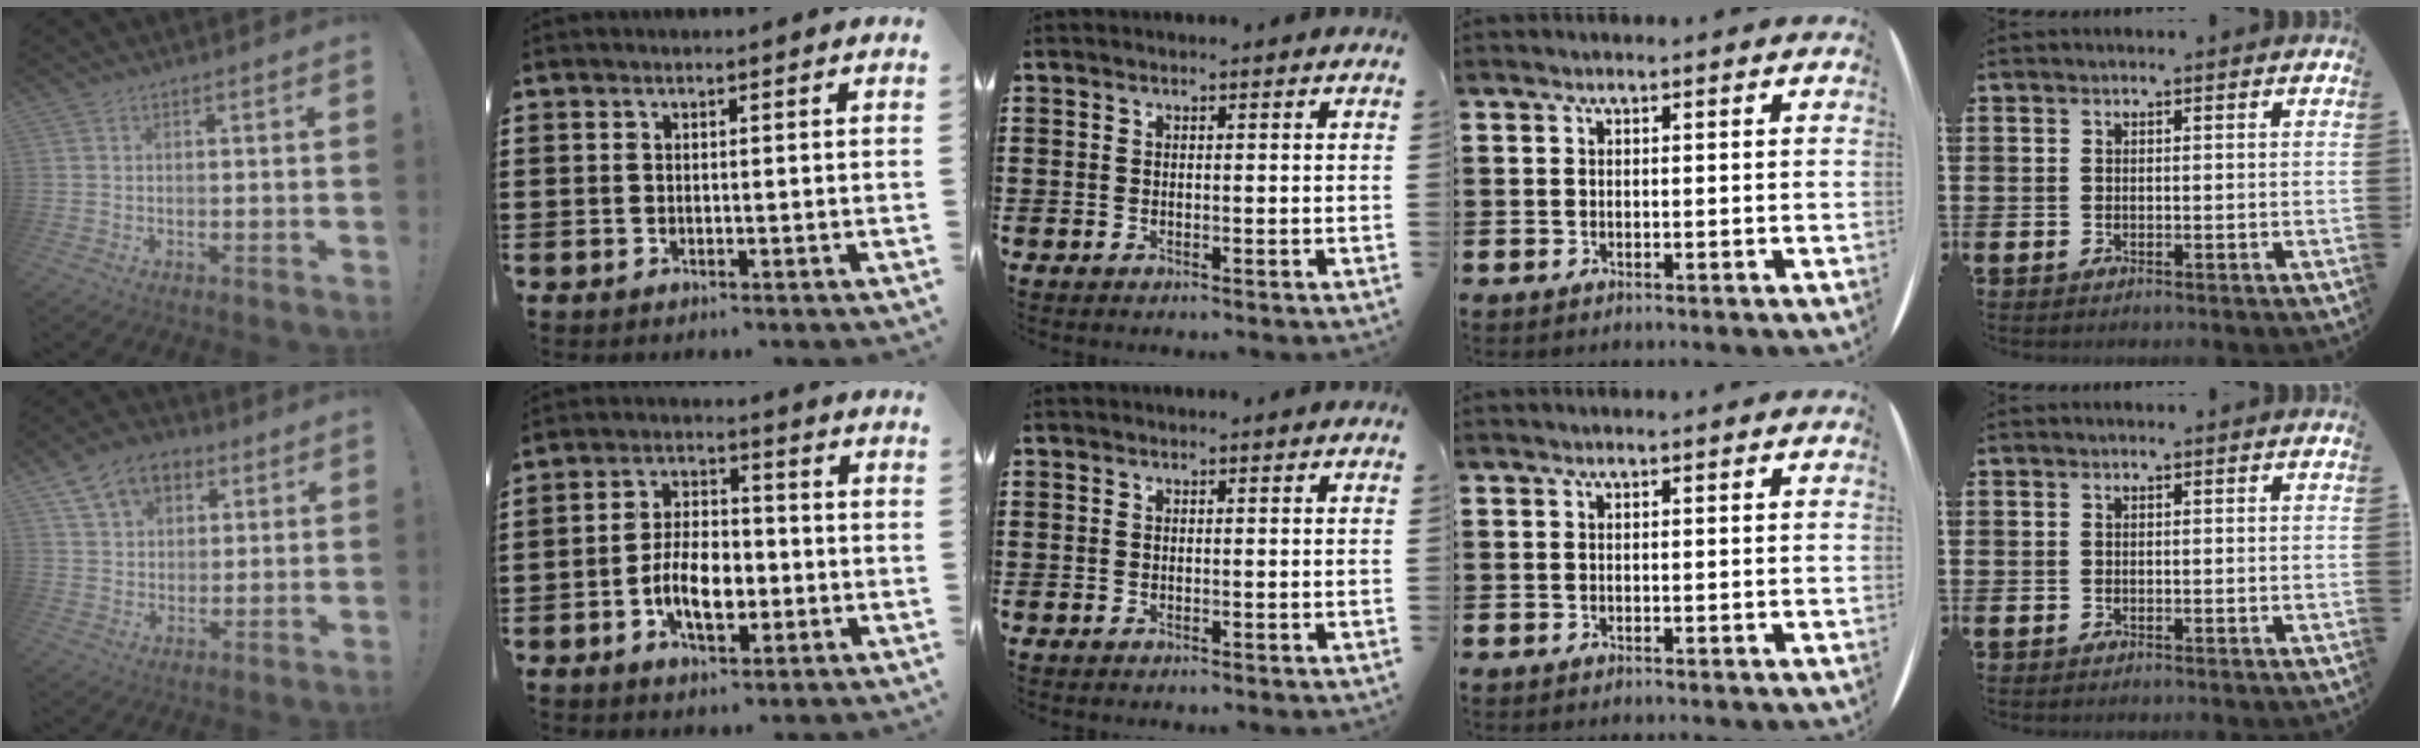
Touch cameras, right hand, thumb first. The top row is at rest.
{"thumb": {"total": 12.0, "force": [5.9, 8.7, 5.8], "torque": [-0.086, -0.020, 0.115]}, "index": {"total": 7.6, "force": [-2.3, 4.1, 5.9], "torque": [-0.122, 0.001, -0.050]}}